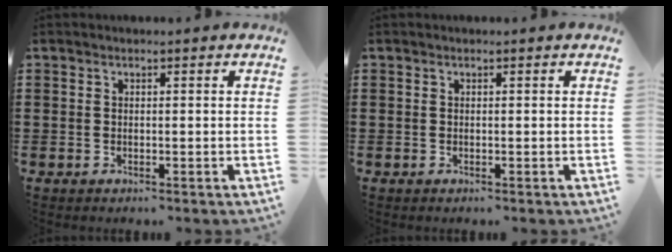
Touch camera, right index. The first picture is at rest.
{"total": 0.0}